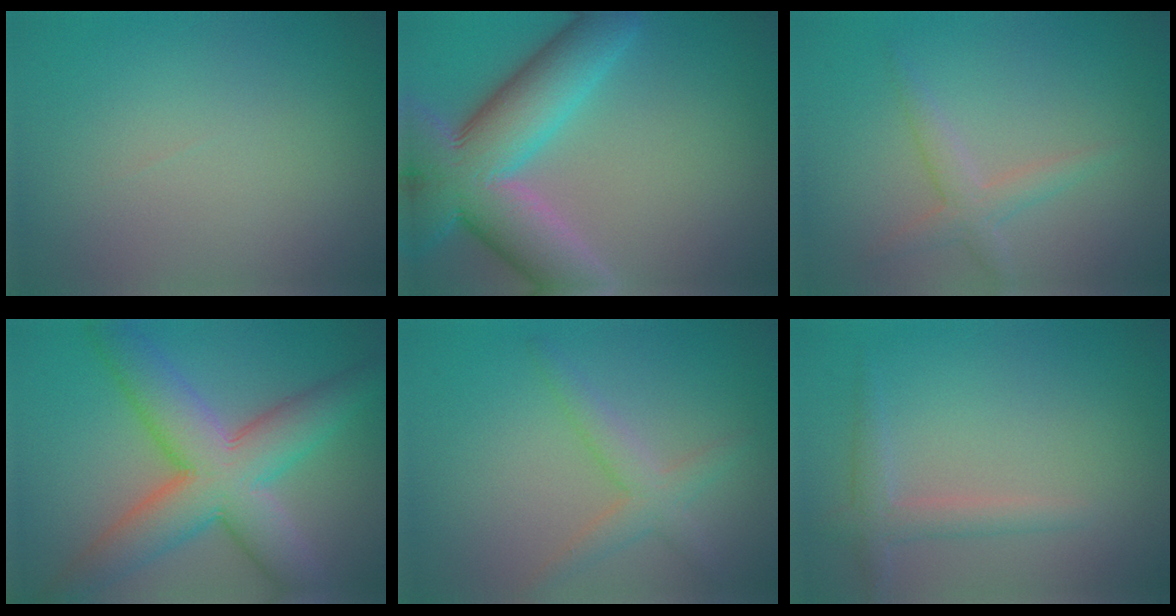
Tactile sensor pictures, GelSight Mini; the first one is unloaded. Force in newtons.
{"total": 11.6, "press": 11.6, "slide": 1.0}
{"total": 2.2, "press": 2.2, "slide": 0.1}
{"total": 10.0, "press": 10.0, "slide": 0.6}
{"total": 2.7, "press": 2.7, "slide": 0.1}
{"total": 2.1, "press": 2.1, "slide": 0.1}